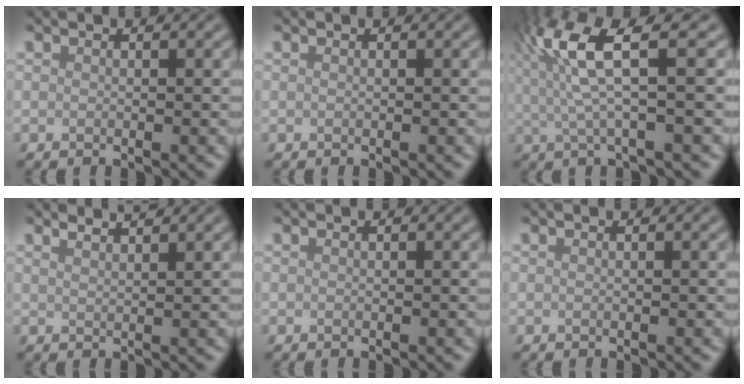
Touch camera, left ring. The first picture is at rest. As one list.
[{"total": 0.0}, {"total": 7.8, "force": [2.5, 1.8, 7.1], "torque": [-0.155, 0.014, 0.048]}, {"total": 2.5, "force": [2.1, 0.7, 1.1], "torque": [0.003, 0.005, 0.009]}, {"total": 0.0}, {"total": 0.0}]